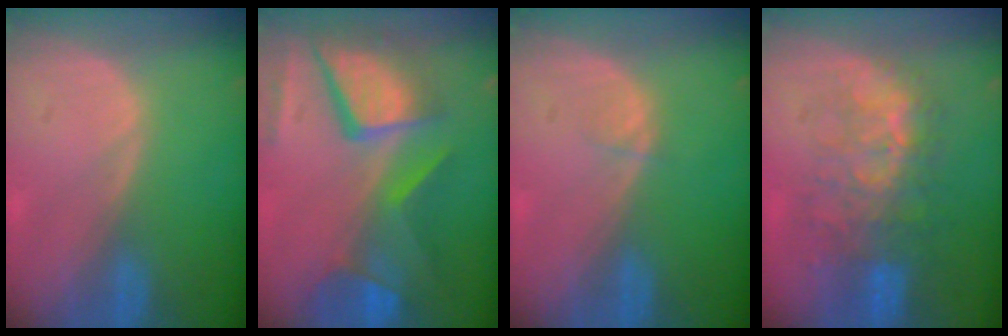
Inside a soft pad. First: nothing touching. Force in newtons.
{"total": 12.1, "press": 9.9, "slide": 6.9}
{"total": 0.8, "press": 0.8, "slide": 0.1}
{"total": 9.4, "press": 8.7, "slide": 3.4}